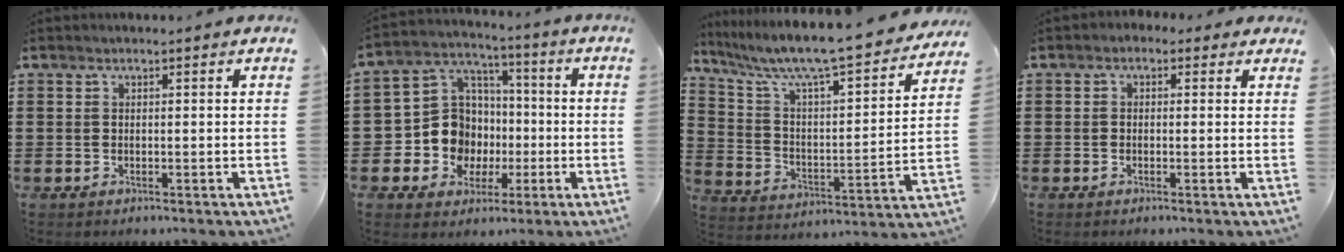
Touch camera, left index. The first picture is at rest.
{"total": 10.8, "force": [-1.7, 10.0, 3.5], "torque": [-0.118, 0.013, -0.024]}
{"total": 9.0, "force": [7.9, 0.4, 4.3], "torque": [-0.117, -0.061, 0.127]}
{"total": 1.3, "force": [-0.2, 1.2, 0.5], "torque": [-0.012, 0.007, -0.006]}